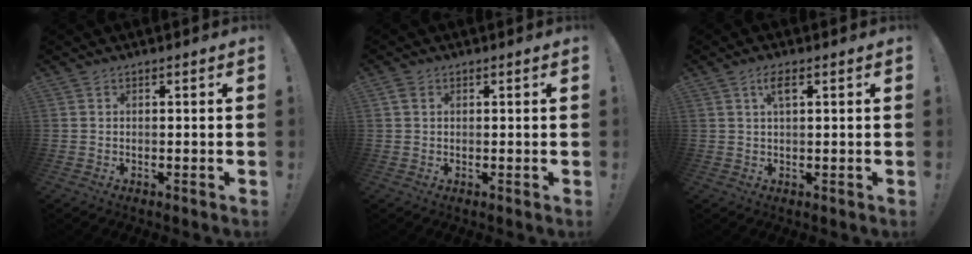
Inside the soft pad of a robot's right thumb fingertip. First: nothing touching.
{"total": 1.6, "force": [0.7, 1.2, 0.9], "torque": [-0.013, 0.002, 0.013]}
{"total": 3.6, "force": [1.5, 0.9, 3.1], "torque": [-0.058, 0.003, 0.023]}